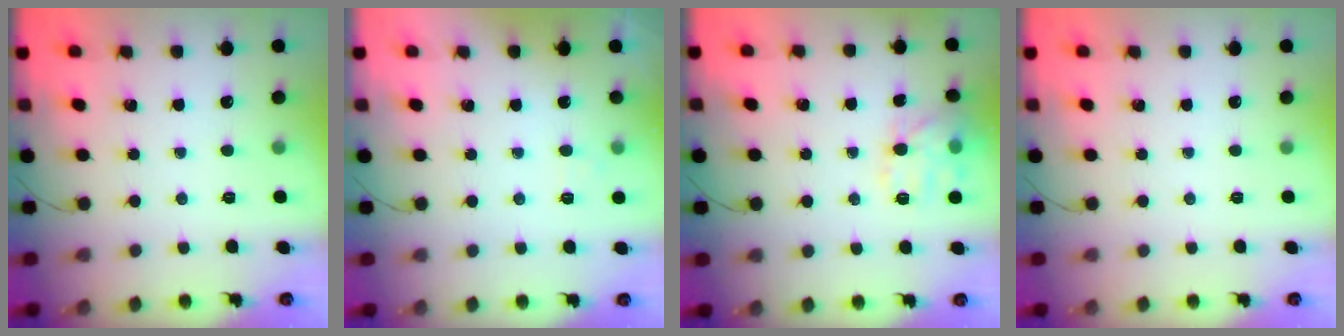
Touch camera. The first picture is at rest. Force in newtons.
{"total": 3.5, "press": 3.3, "slide": 1.0}
{"total": 13.0, "press": 13.0, "slide": 0.1}
{"total": 0.0}